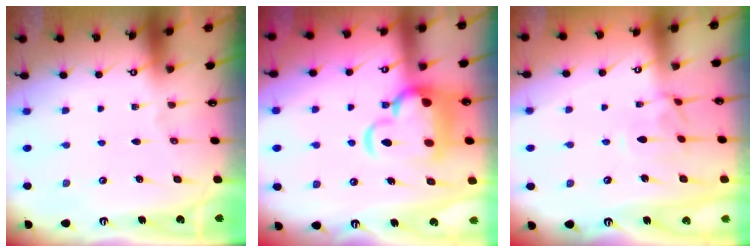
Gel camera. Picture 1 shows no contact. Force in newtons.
{"total": 10.3, "press": 10.1, "slide": 2.1}
{"total": 2.7, "press": 2.6, "slide": 0.5}